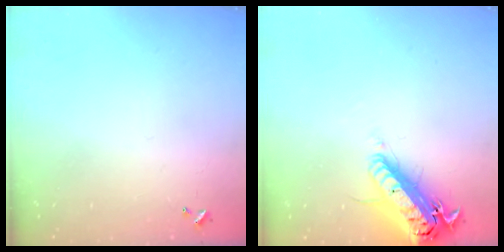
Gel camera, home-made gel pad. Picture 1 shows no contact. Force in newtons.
{"total": 19.3, "press": 18.8, "slide": 4.3}